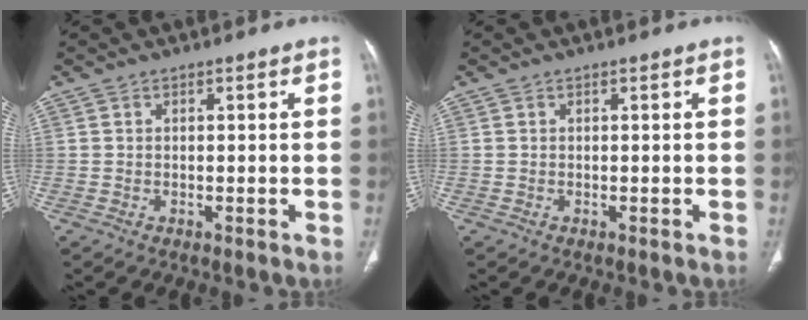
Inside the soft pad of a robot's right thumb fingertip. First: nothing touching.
{"total": 0.0}